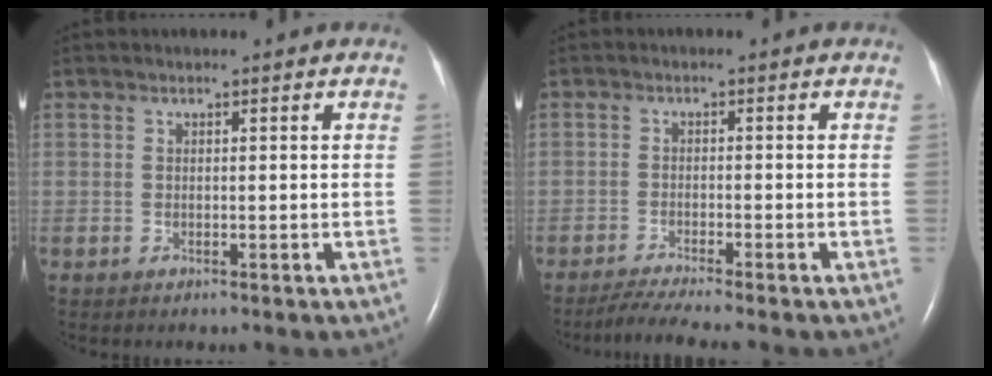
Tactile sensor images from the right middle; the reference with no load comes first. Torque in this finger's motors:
{"motor_torque": [0.29, -0.41, 0.01, 0.01]}